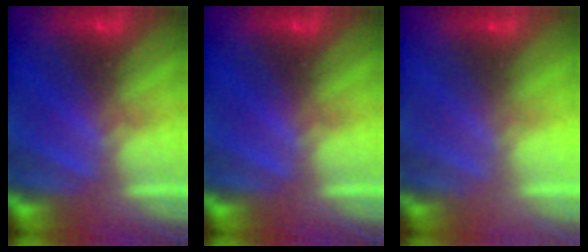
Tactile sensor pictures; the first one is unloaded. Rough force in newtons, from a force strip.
{"total": 0.0}
{"total": 3.6}